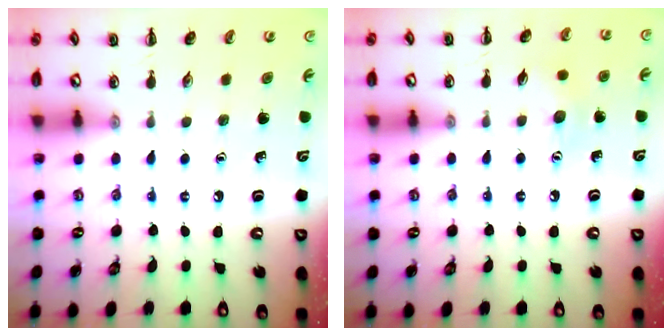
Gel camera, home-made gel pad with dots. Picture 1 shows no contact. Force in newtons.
{"total": 7.2, "press": 7.1, "slide": 1.3}